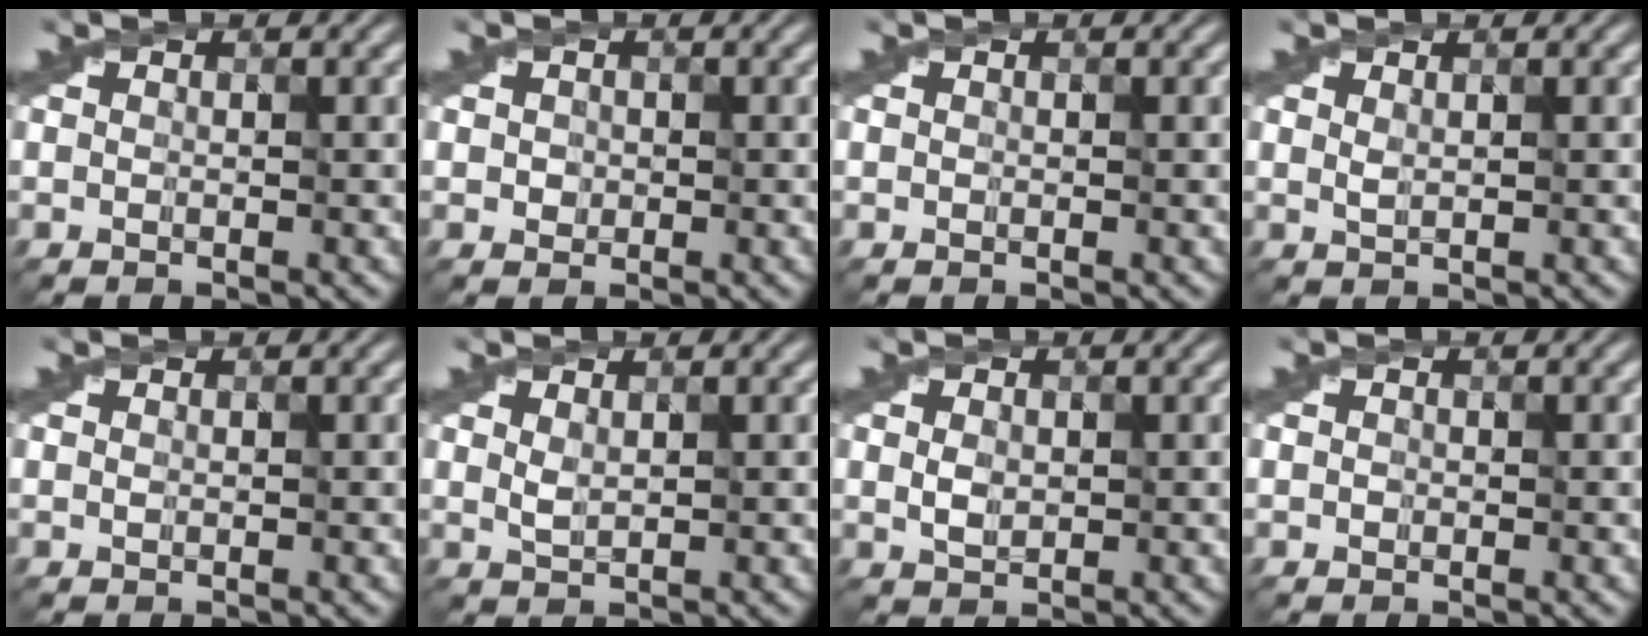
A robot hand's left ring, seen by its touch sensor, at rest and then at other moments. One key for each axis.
{"total": 1.0, "fx": 0.3, "fy": 1.0, "fz": 0.2, "tx": 0.007, "ty": -0.001, "tz": 0.002}
{"total": 0.0}
{"total": 0.6, "fx": 0.4, "fy": 0.2, "fz": 0.4, "tx": -0.009, "ty": 0.002, "tz": 0.008}
{"total": 0.0}
{"total": 1.0, "fx": 0.6, "fy": 0.4, "fz": 0.7, "tx": -0.016, "ty": 0.000, "tz": 0.014}
{"total": 1.5, "fx": 0.2, "fy": 1.1, "fz": 1.0, "tx": -0.021, "ty": 0.002, "tz": 0.005}
{"total": 0.0}